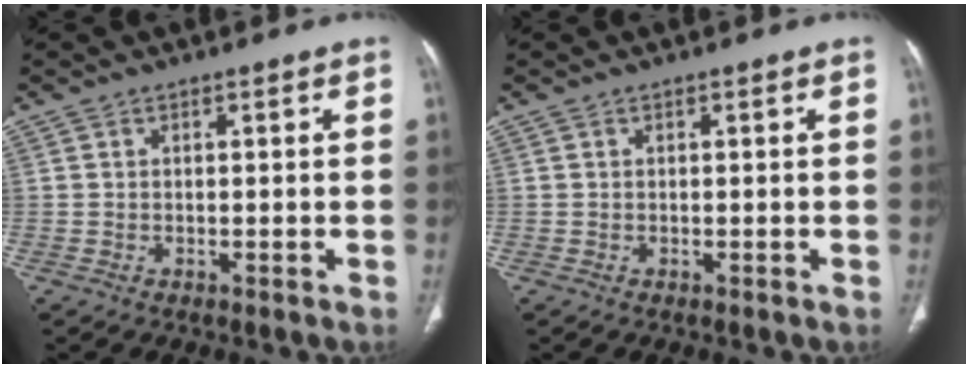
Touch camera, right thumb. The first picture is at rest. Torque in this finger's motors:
{"motor_torque": [0.00, 0.00, -0.10, 0.10, 0.00]}